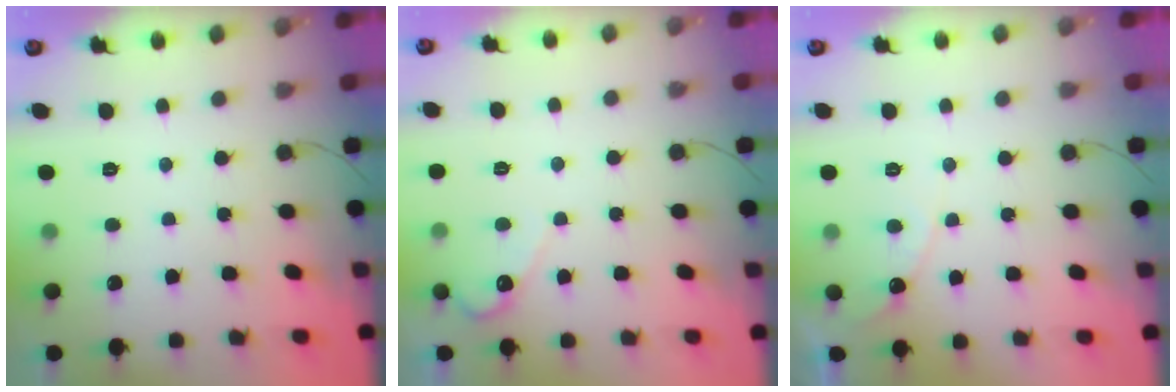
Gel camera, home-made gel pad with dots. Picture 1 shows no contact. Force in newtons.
{"total": 3.0, "press": 3.0, "slide": 0.2}
{"total": 6.6, "press": 6.6, "slide": 0.5}